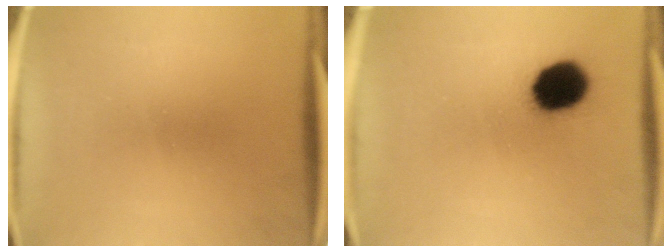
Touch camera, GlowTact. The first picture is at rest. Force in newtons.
{"total": 12.8}